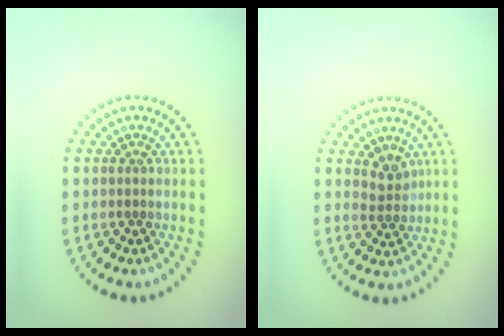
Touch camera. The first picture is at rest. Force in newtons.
{"total": 1.9, "press": 1.4, "slide": 1.3}